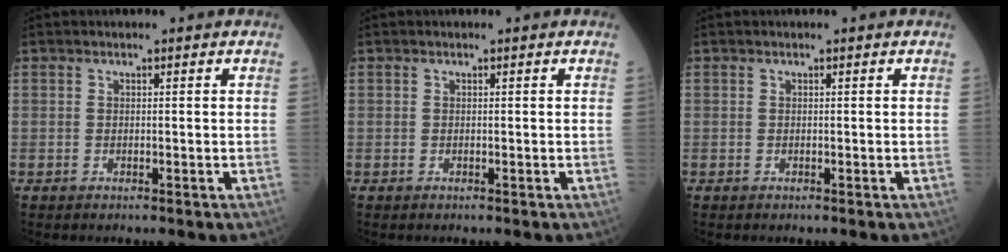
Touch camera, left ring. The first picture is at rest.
{"total": 0.0}
{"total": 0.0}